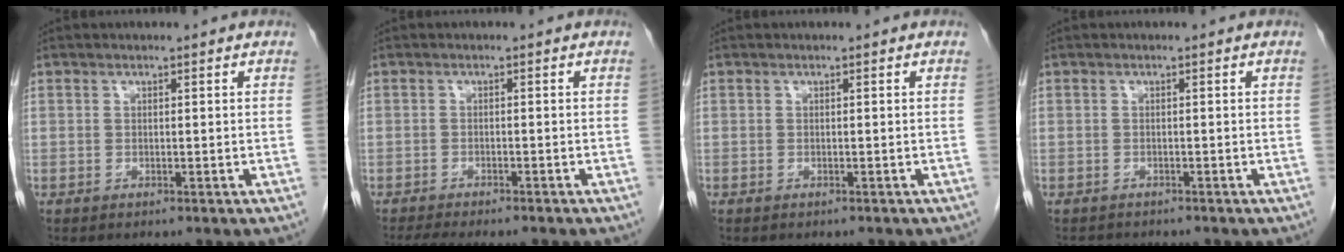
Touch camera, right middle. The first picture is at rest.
{"total": 8.7, "force": [-7.6, 1.4, 4.1], "torque": [-0.060, -0.009, -0.106]}
{"total": 1.1, "force": [-0.9, 0.3, 0.4], "torque": [-0.010, -0.002, -0.012]}
{"total": 2.3, "force": [-2.2, 0.6, 0.4], "torque": [-0.010, -0.007, -0.030]}